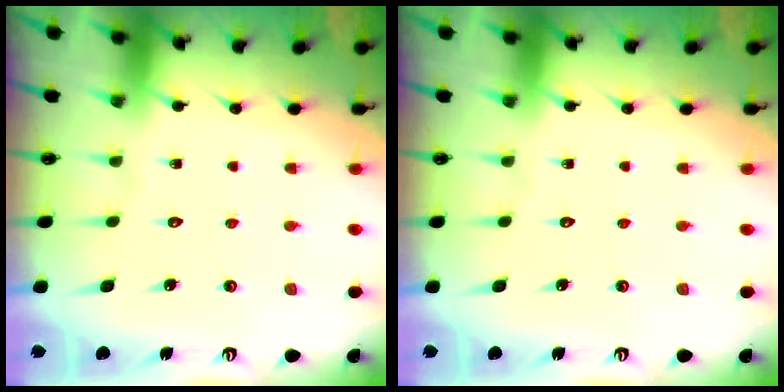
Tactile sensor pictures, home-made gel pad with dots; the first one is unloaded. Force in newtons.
{"total": 0.0}